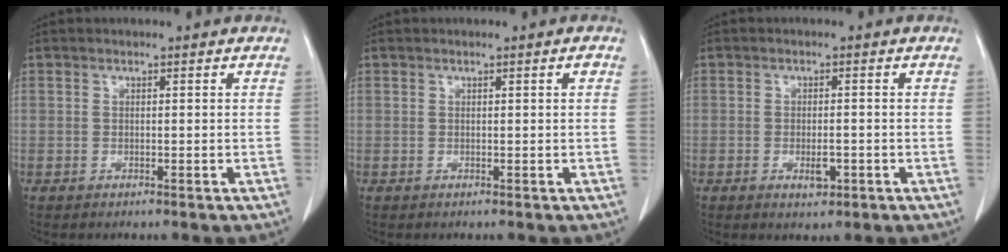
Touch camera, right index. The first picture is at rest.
{"total": 0.6, "force": [0.2, 0.0, 0.5], "torque": [-0.009, 0.001, 0.004]}
{"total": 2.6, "force": [-1.0, 1.1, 2.1], "torque": [-0.035, 0.000, -0.009]}